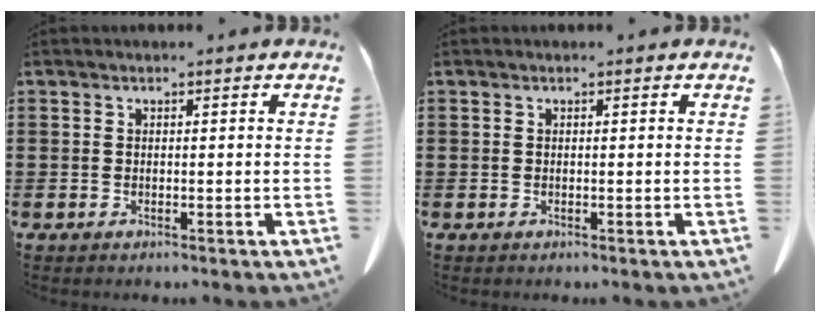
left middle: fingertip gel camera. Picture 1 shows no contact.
{"total": 0.0}